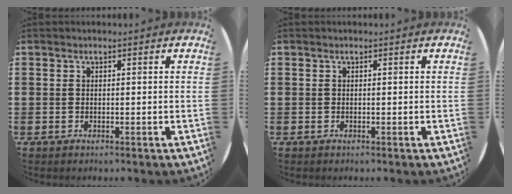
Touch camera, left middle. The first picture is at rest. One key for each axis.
{"total": 0.0}